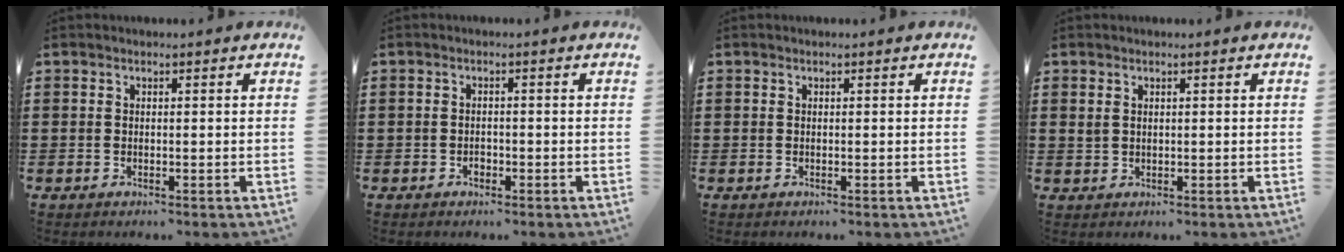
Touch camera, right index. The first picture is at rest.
{"total": 1.1, "force": [-0.7, 0.8, 0.5], "torque": [-0.012, -0.003, -0.013]}
{"total": 0.0}
{"total": 1.2, "force": [0.8, 0.8, 0.5], "torque": [-0.012, 0.004, 0.015]}